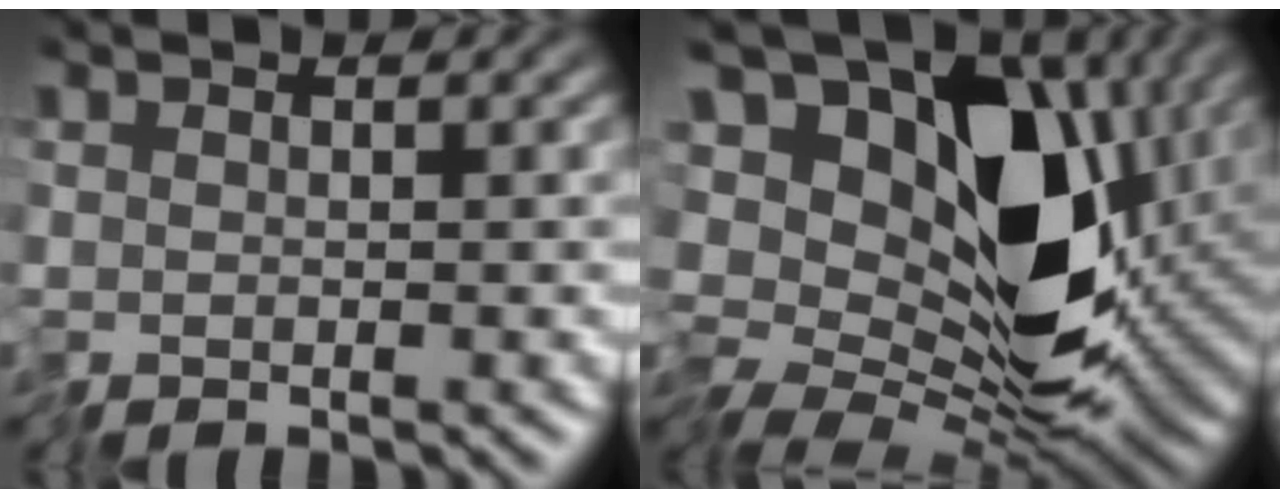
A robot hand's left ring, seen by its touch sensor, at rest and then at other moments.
{"total": 15.2, "force": [2.4, 9.7, 11.5], "torque": [-0.203, 0.013, 0.037]}